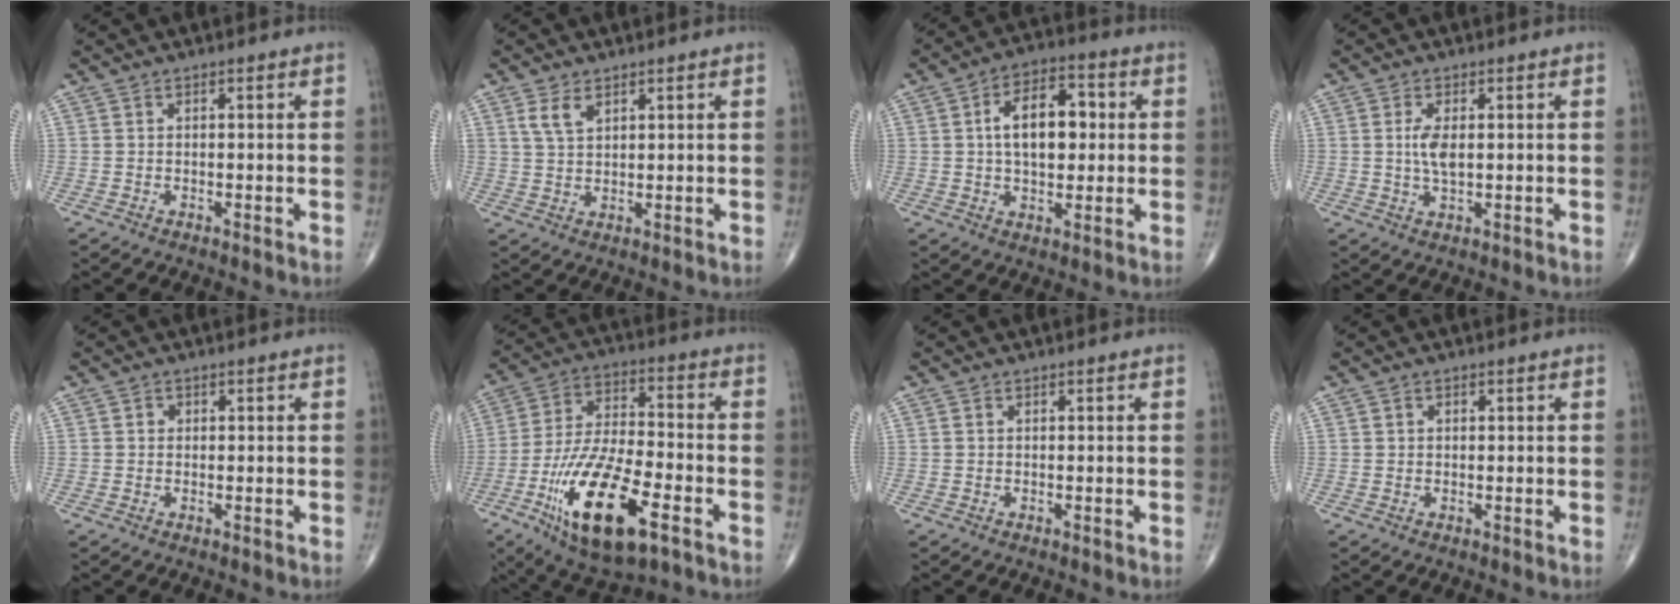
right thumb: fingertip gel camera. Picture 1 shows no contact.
{"total": 4.0, "force": [2.1, 2.2, 2.5], "torque": [-0.045, -0.006, 0.047]}
{"total": 12.0, "force": [1.5, 6.9, 9.7], "torque": [-0.132, 0.017, 0.019]}
{"total": 4.1, "force": [0.4, 1.8, 3.7], "torque": [-0.074, -0.005, 0.010]}
{"total": 1.1, "force": [0.1, 1.1, 0.3], "torque": [0.002, 0.003, 0.000]}
{"total": 20.8, "force": [-8.8, 7.8, 17.1], "torque": [-0.327, 0.022, -0.148]}
{"total": 0.0}
{"total": 0.9, "force": [0.2, 0.8, 0.4], "torque": [-0.001, 0.001, 0.002]}